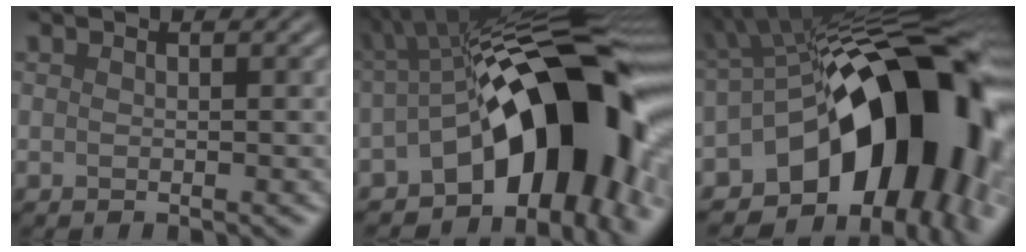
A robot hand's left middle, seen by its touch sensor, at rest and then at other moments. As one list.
[{"total": 15.0, "force": [-4.1, 6.8, 12.8], "torque": [-0.153, 0.024, -0.044]}, {"total": 15.5, "force": [-5.1, 8.5, 11.9], "torque": [-0.144, 0.005, -0.060]}]